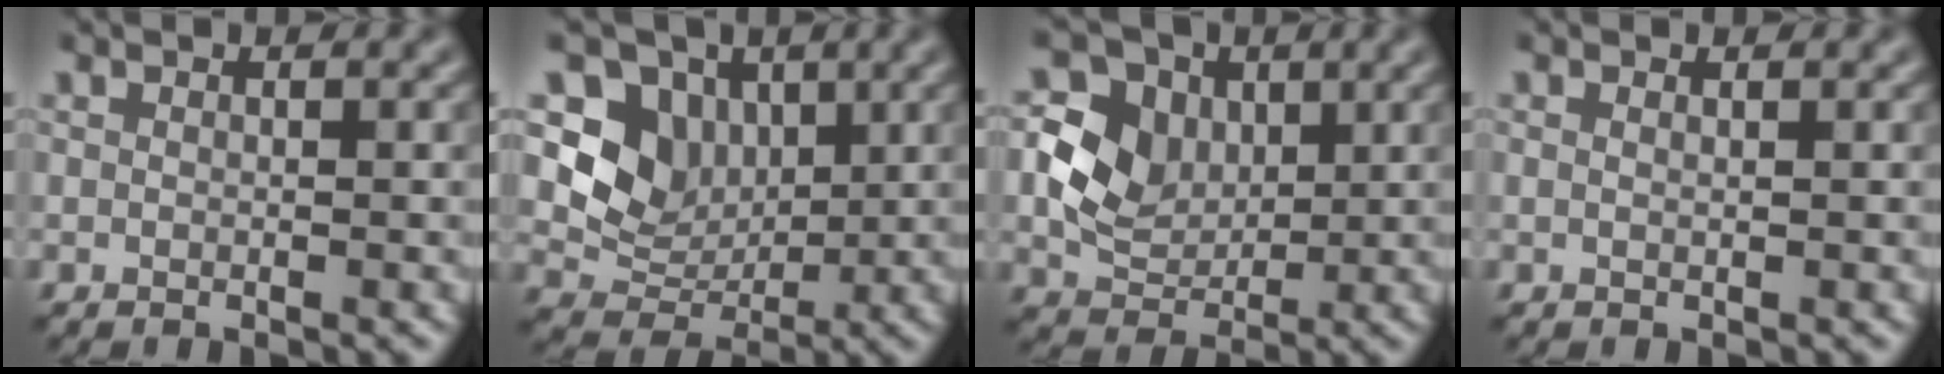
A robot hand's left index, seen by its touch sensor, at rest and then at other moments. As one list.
[{"total": 5.2, "force": [1.4, 4.5, 2.1], "torque": [-0.035, -0.012, 0.017]}, {"total": 5.2, "force": [0.6, 4.3, 2.8], "torque": [-0.055, 0.000, 0.012]}, {"total": 0.6, "force": [0.2, 0.3, 0.5], "torque": [-0.005, -0.002, -0.003]}]